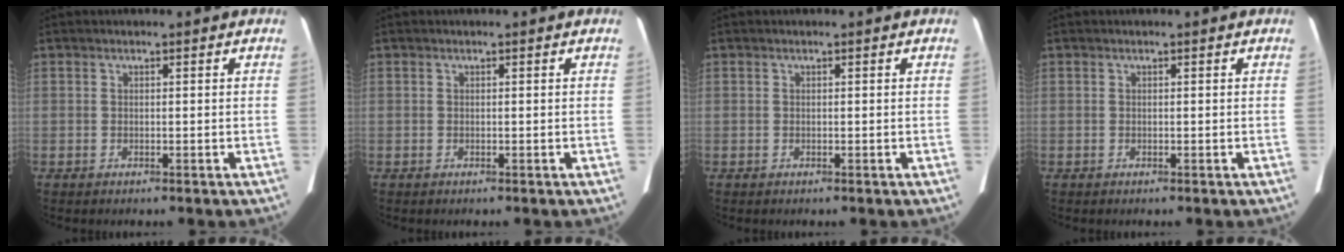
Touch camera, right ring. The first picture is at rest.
{"total": 0.0}
{"total": 0.0}
{"total": 0.0}